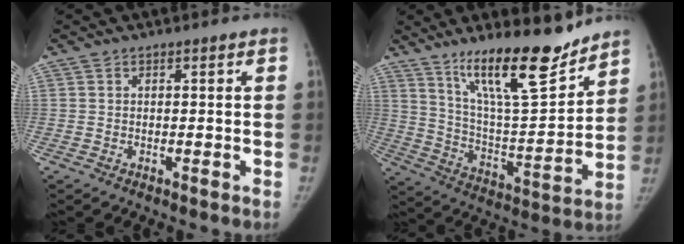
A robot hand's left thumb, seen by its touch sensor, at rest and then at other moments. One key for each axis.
{"total": 17.0, "fx": 11.9, "fy": 4.1, "fz": 11.4, "tx": -0.158, "ty": -0.080, "tz": 0.204}